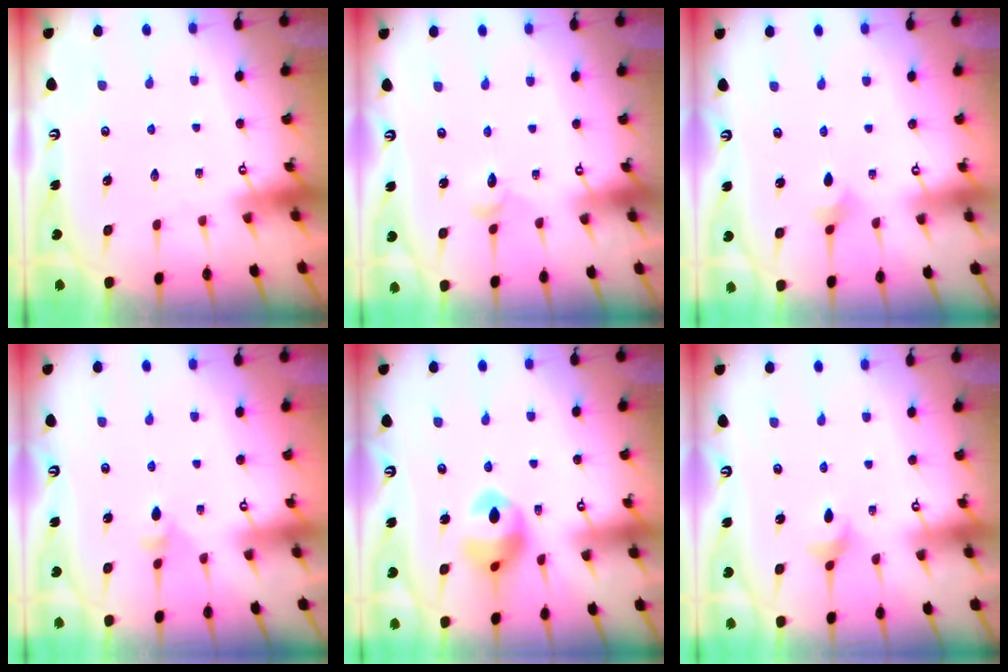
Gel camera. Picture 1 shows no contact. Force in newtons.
{"total": 2.8, "press": 2.8, "slide": 0.3}
{"total": 2.6, "press": 2.5, "slide": 0.5}
{"total": 3.6, "press": 3.6, "slide": 0.7}
{"total": 12.5, "press": 12.4, "slide": 1.5}
{"total": 3.0, "press": 2.9, "slide": 0.6}